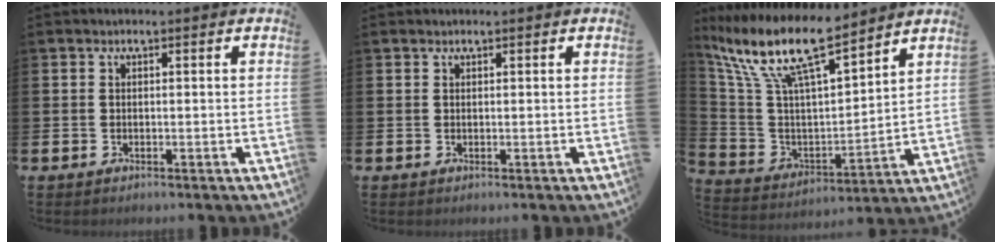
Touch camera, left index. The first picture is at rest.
{"total": 0.6, "force": [0.5, 0.2, 0.0], "torque": [0.003, 0.000, 0.009]}
{"total": 12.3, "force": [10.2, 2.4, 6.5], "torque": [-0.169, -0.061, 0.178]}